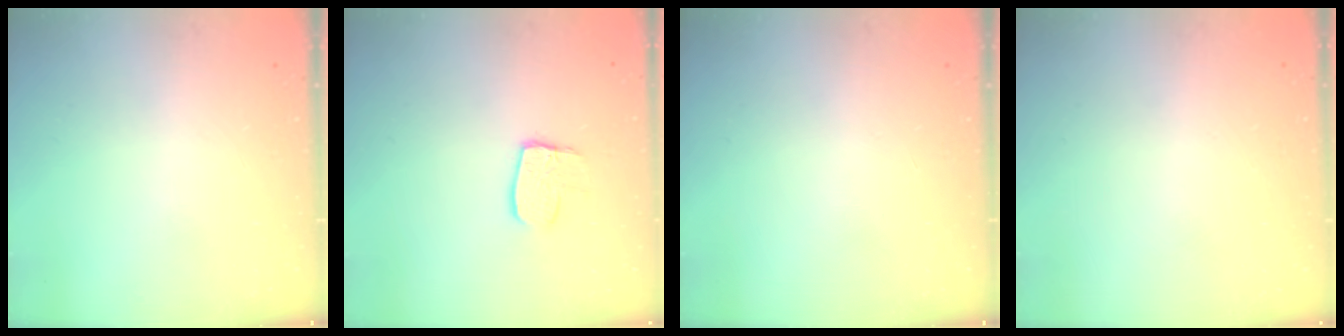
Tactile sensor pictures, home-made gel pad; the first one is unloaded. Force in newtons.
{"total": 8.0, "press": 8.0, "slide": 0.5}
{"total": 0.0}
{"total": 0.0}